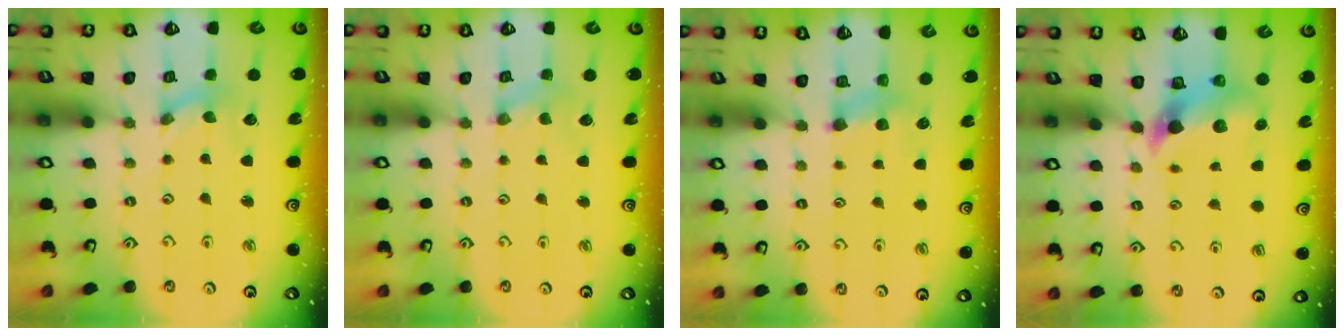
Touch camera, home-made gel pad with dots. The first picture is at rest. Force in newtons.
{"total": 2.4, "press": 2.4, "slide": 0.3}
{"total": 4.3, "press": 4.2, "slide": 0.5}
{"total": 7.0, "press": 6.9, "slide": 1.0}